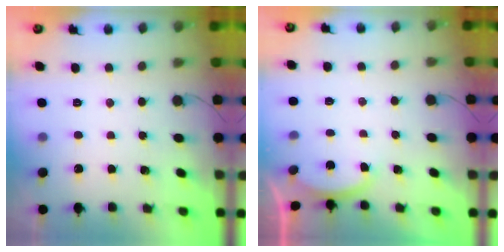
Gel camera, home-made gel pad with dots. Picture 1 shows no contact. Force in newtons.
{"total": 2.2, "press": 2.1, "slide": 0.5}